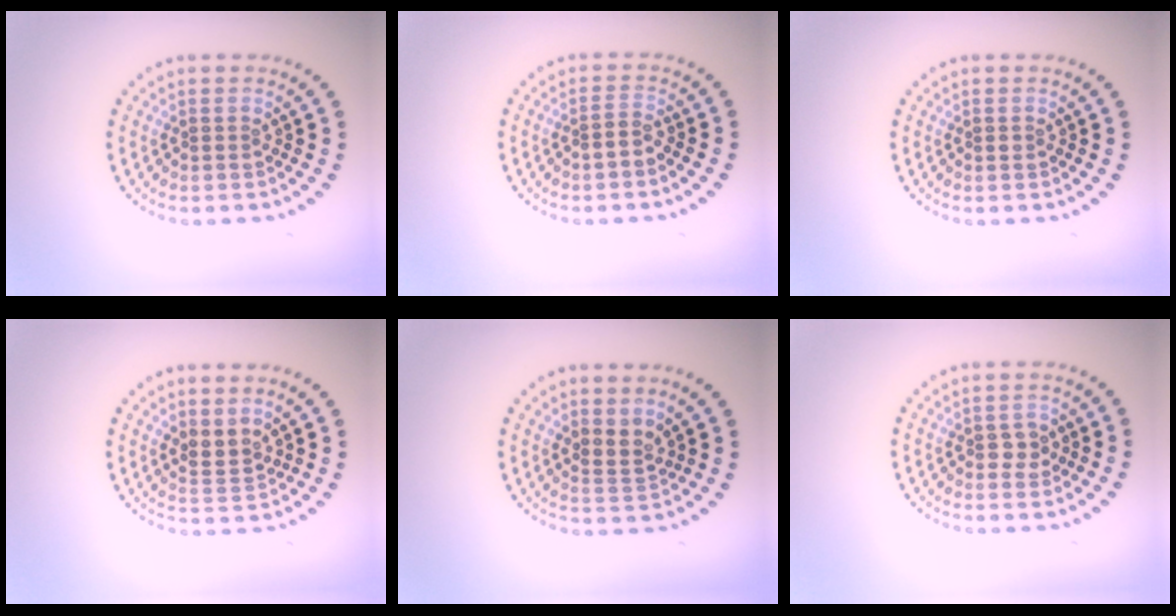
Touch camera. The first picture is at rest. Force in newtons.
{"total": 1.1, "press": 0.7, "slide": 0.8}
{"total": 0.5, "press": 0.4, "slide": 0.3}
{"total": 2.0, "press": 1.5, "slide": 1.4}
{"total": 2.1, "press": 1.3, "slide": 1.6}
{"total": 1.4, "press": 1.4, "slide": 0.2}